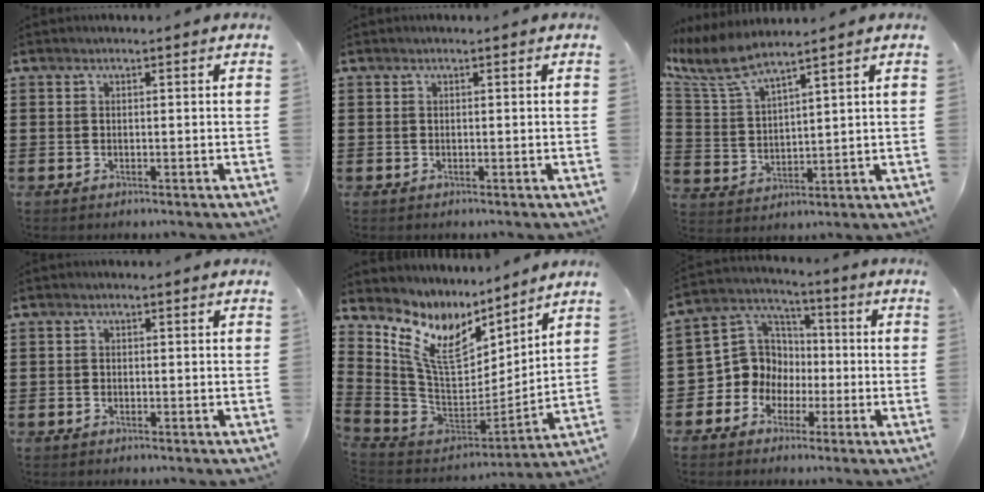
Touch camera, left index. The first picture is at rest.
{"total": 0.0}
{"total": 6.5, "force": [5.6, 0.8, 3.3], "torque": [-0.096, -0.029, 0.096]}
{"total": 0.7, "force": [-0.5, 0.5, 0.1], "torque": [-0.004, 0.000, -0.011]}
{"total": 10.3, "force": [7.0, 4.8, 5.9], "torque": [-0.170, -0.059, 0.124]}
{"total": 8.7, "force": [-1.8, 8.3, 1.8], "torque": [-0.086, 0.002, -0.038]}